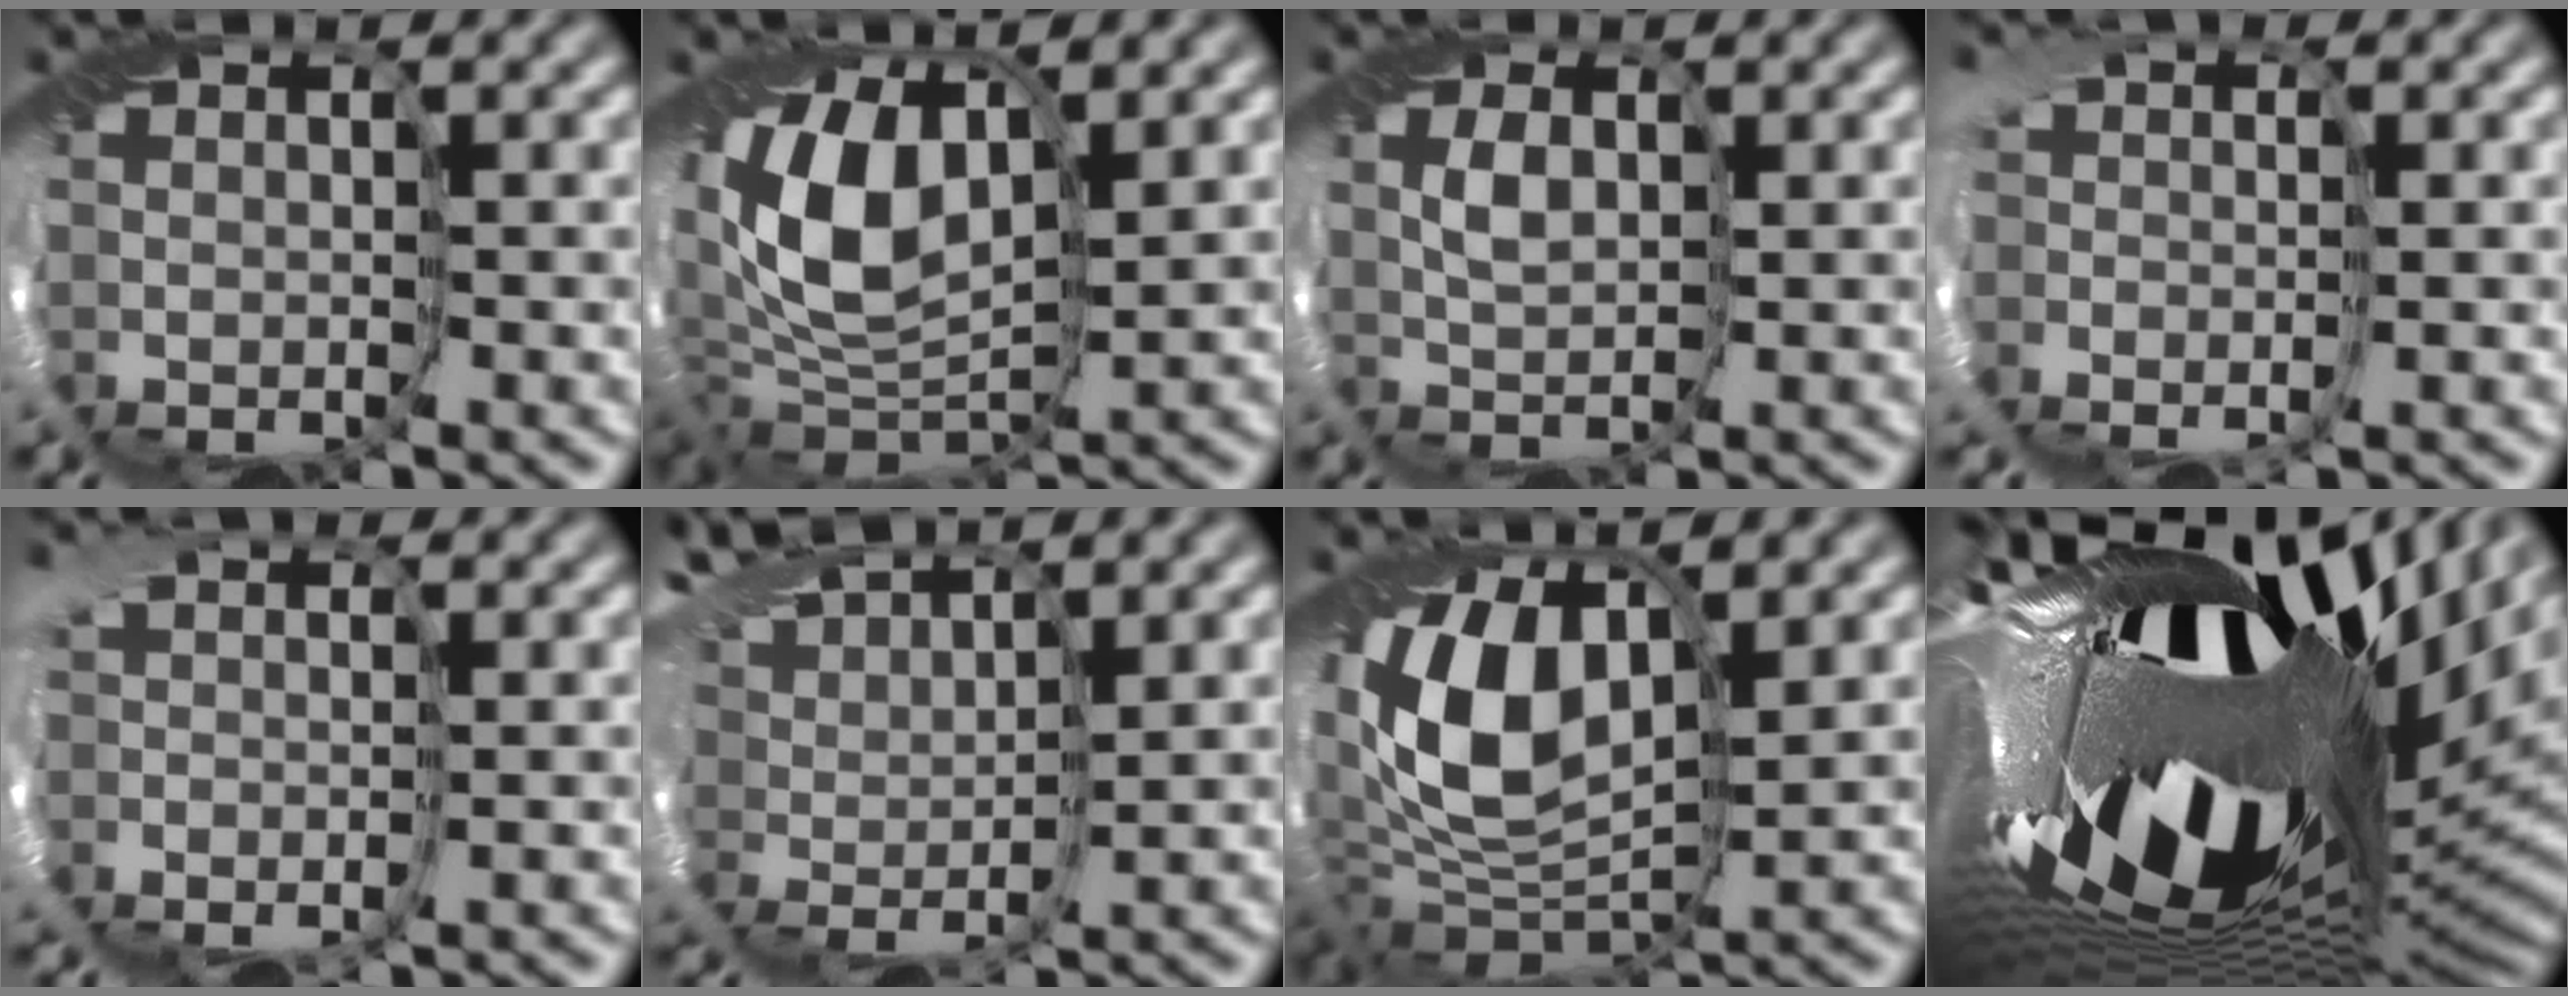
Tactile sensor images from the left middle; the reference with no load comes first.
{"total": 9.7, "force": [0.9, 5.7, 7.8], "torque": [-0.168, 0.005, 0.006]}
{"total": 1.2, "force": [0.0, 0.8, 0.9], "torque": [-0.016, 0.003, -0.001]}
{"total": 3.2, "force": [-0.9, 2.3, 2.1], "torque": [-0.031, 0.001, -0.013]}
{"total": 2.6, "force": [-0.8, 1.6, 1.9], "torque": [-0.033, 0.006, -0.021]}
{"total": 4.7, "force": [4.3, 1.1, 1.7], "torque": [-0.046, 0.025, 0.079]}
{"total": 10.8, "force": [1.0, 6.3, 8.7], "torque": [-0.186, 0.002, 0.009]}
{"total": 19.5, "force": [1.7, 8.6, 17.4], "torque": [-0.313, -0.043, 0.038]}